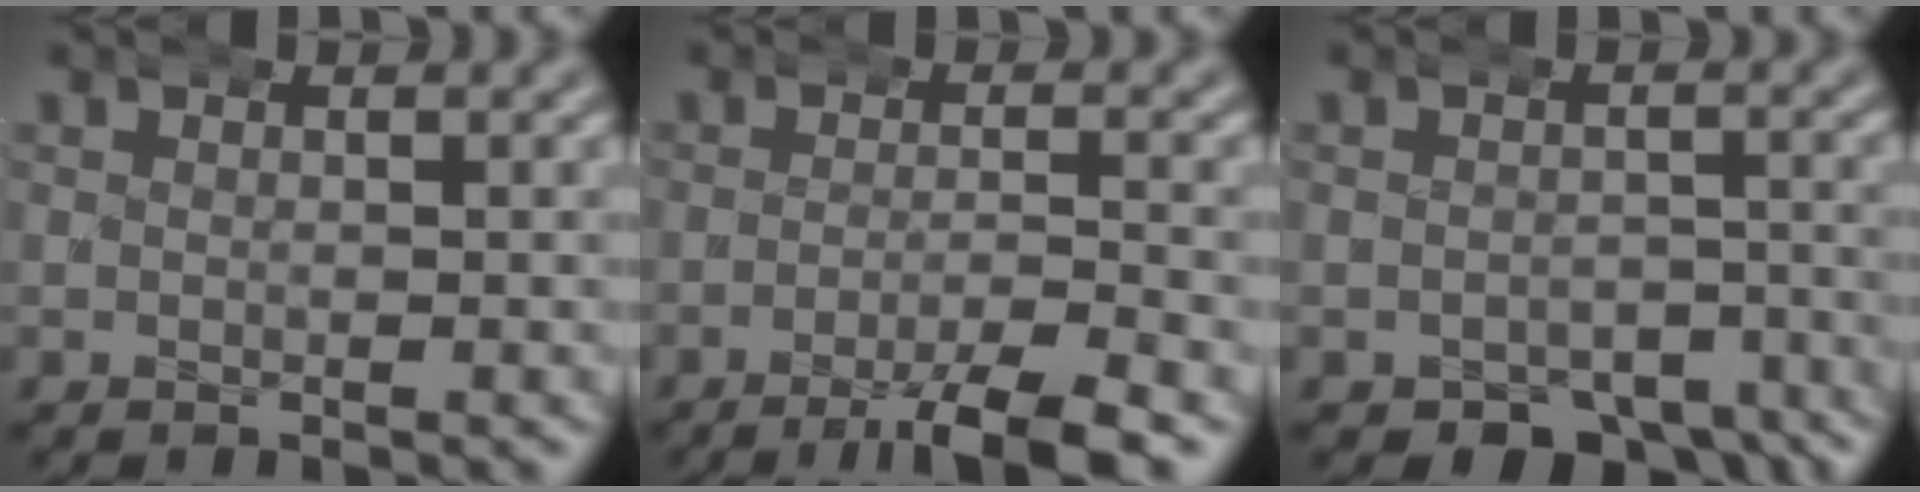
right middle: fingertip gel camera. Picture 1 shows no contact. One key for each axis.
{"total": 5.2, "fx": -3.5, "fy": 0.4, "fz": 3.8, "tx": -0.056, "ty": -0.005, "tz": -0.059}
{"total": 7.1, "fx": -5.4, "fy": 3.7, "fz": 2.6, "tx": -0.018, "ty": -0.014, "tz": -0.082}